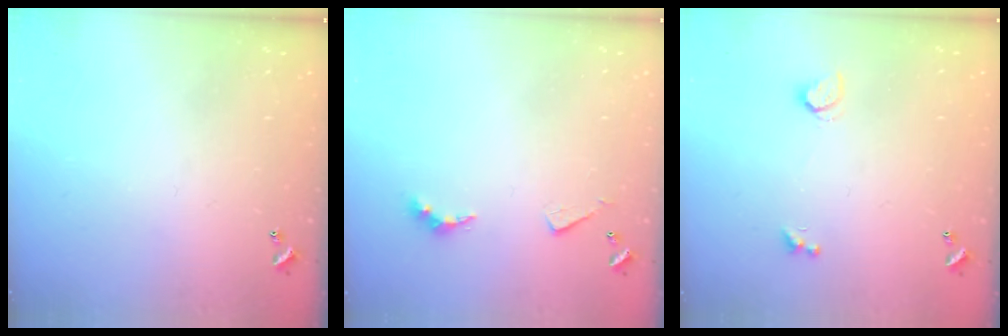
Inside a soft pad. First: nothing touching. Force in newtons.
{"total": 4.5, "press": 4.5, "slide": 0.8}
{"total": 1.3, "press": 1.2, "slide": 0.4}